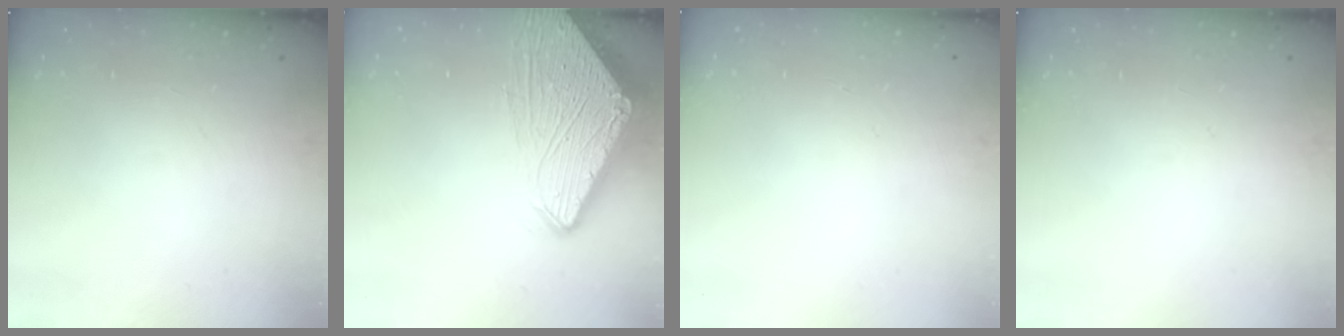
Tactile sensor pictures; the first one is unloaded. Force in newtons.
{"total": 8.0, "press": 8.0, "slide": 0.7}
{"total": 0.0}
{"total": 0.0}